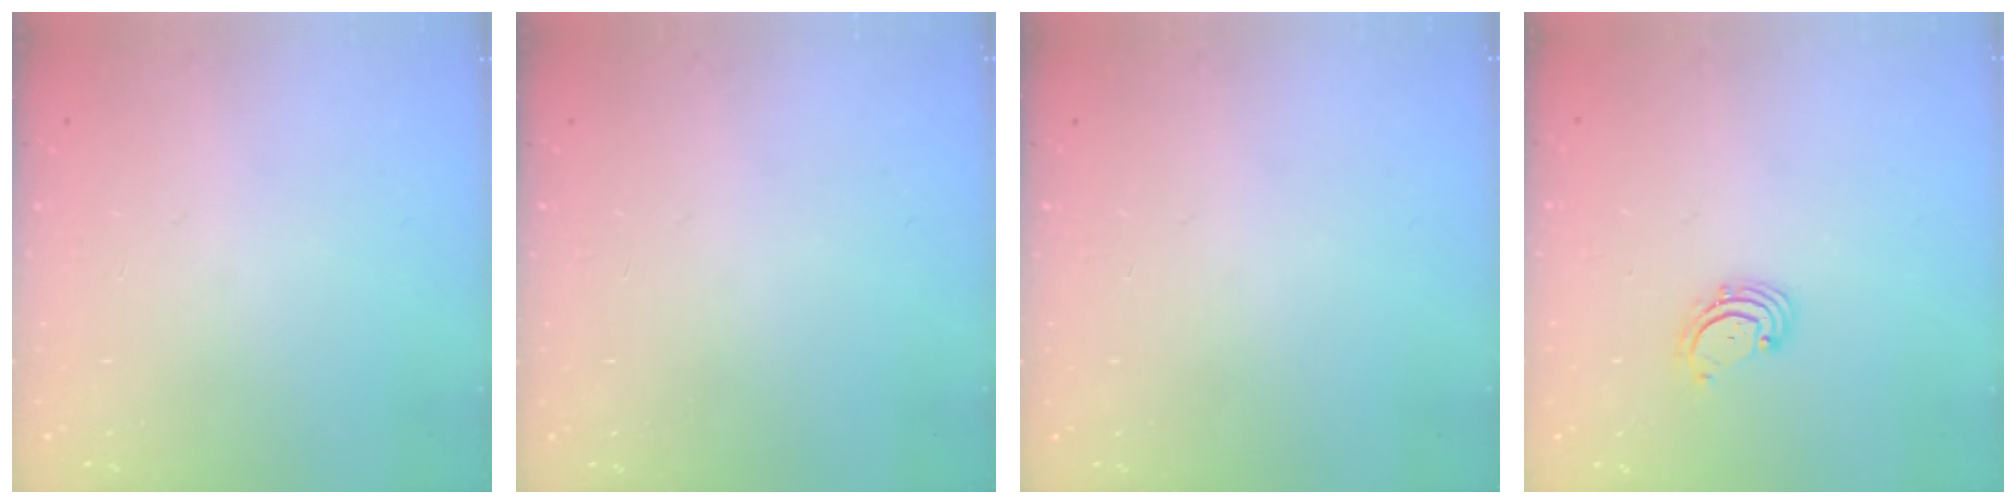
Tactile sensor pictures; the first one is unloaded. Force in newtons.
{"total": 0.0}
{"total": 0.0}
{"total": 1.8, "press": 1.7, "slide": 0.6}